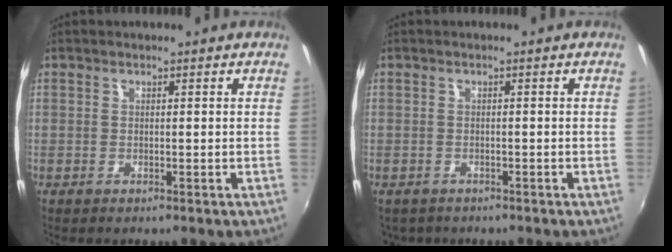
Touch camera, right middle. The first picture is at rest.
{"total": 3.5, "force": [-2.5, 2.1, 1.2], "torque": [-0.030, -0.015, -0.034]}